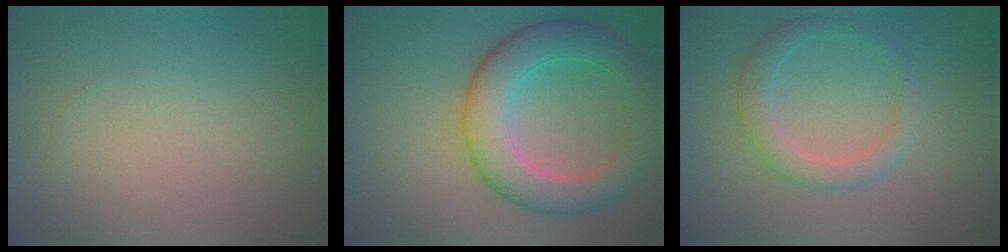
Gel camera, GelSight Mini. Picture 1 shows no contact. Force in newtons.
{"total": 6.9, "press": 6.9, "slide": 0.2}
{"total": 2.7, "press": 2.7, "slide": 0.1}